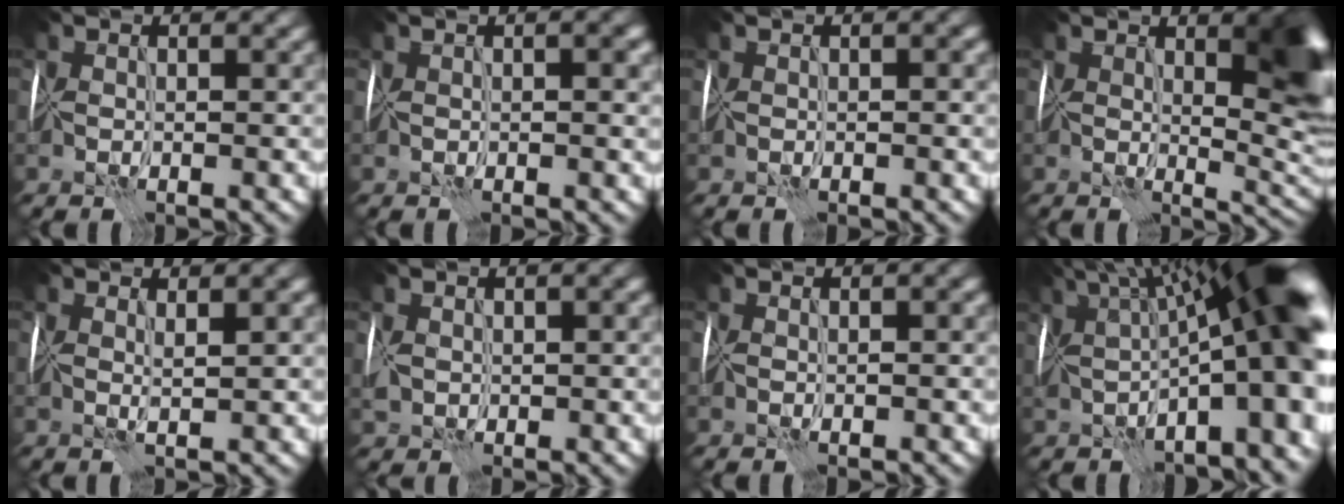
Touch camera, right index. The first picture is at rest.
{"total": 1.1, "force": [0.3, 0.3, 1.0], "torque": [-0.015, 0.001, 0.005]}
{"total": 0.0}
{"total": 8.2, "force": [2.0, 3.3, 7.2], "torque": [-0.070, -0.006, 0.034]}
{"total": 1.2, "force": [0.9, -0.1, 0.8], "torque": [-0.015, 0.000, 0.017]}
{"total": 1.8, "force": [0.4, 1.5, 0.9], "torque": [-0.020, 0.001, 0.008]}
{"total": 0.0}
{"total": 17.0, "force": [1.3, 5.8, 16.0], "torque": [-0.206, 0.030, 0.026]}